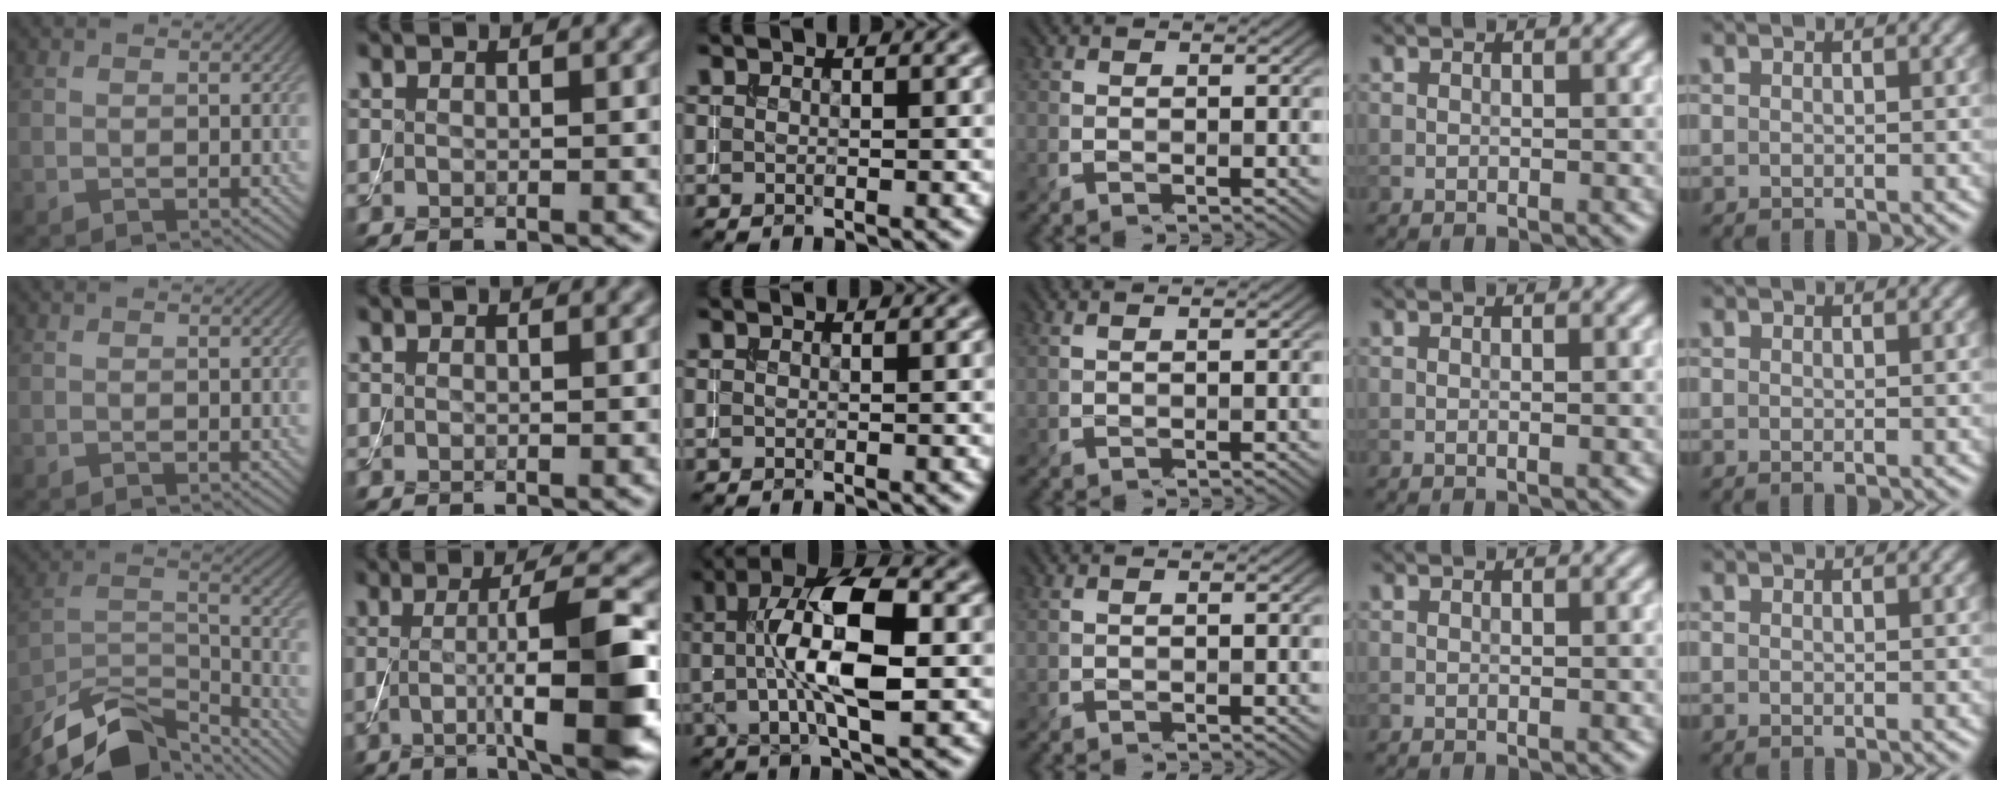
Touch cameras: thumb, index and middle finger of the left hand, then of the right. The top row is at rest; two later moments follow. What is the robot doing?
{"motion": "assemble", "object": "toy tower of hanoi"}